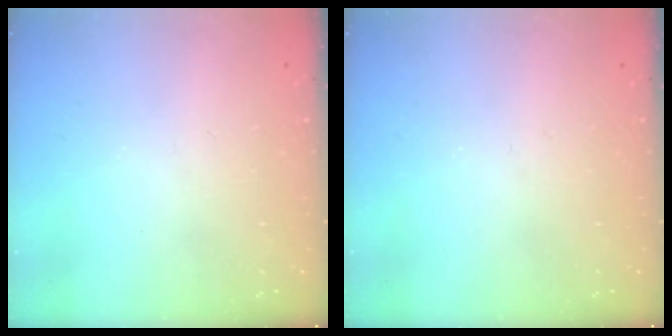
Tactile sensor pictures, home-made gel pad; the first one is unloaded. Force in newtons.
{"total": 0.0}